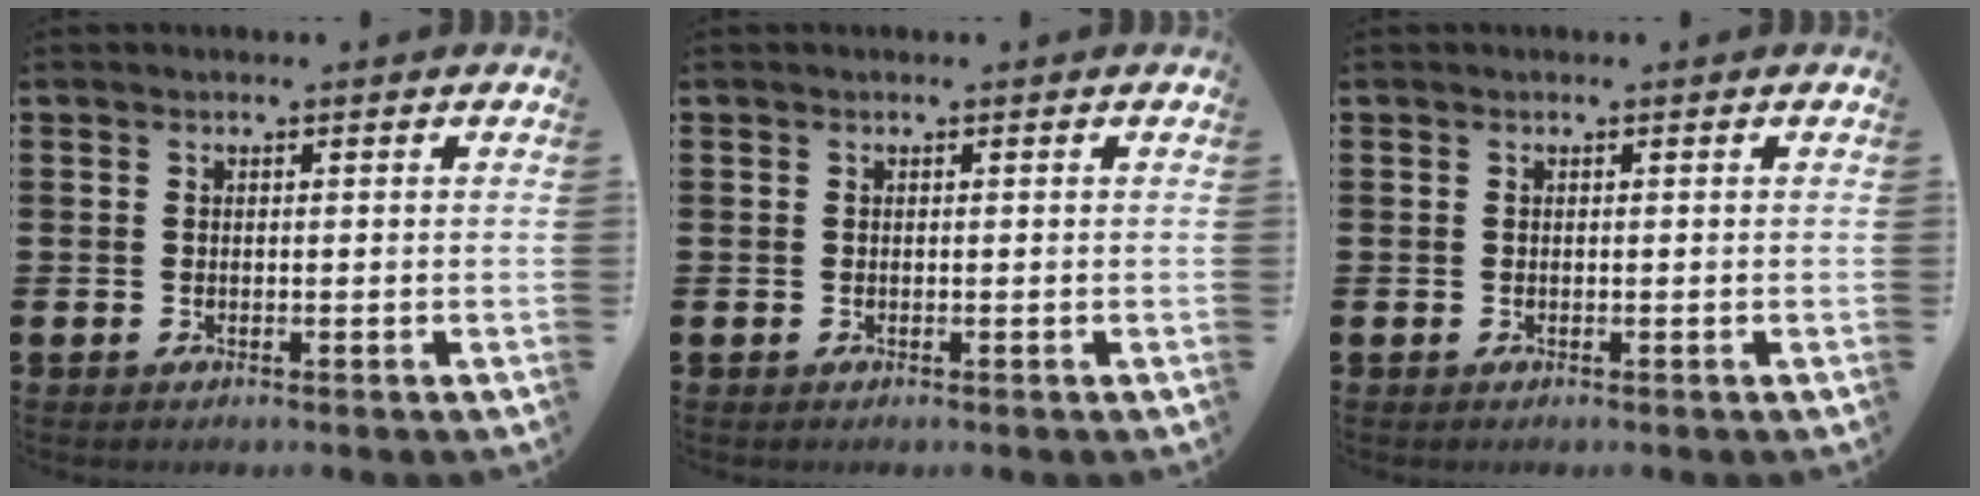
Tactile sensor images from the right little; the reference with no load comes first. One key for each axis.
{"total": 0.0}
{"total": 0.0}